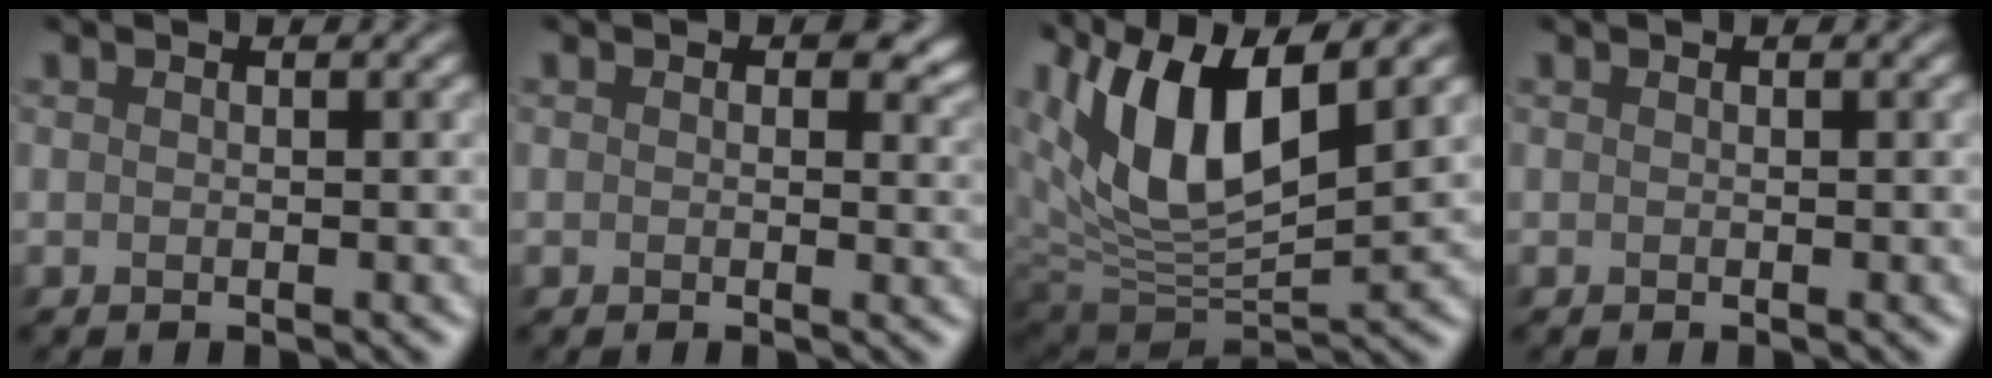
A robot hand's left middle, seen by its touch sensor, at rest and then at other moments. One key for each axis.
{"total": 3.3, "fx": 1.2, "fy": 2.4, "fz": 1.9, "tx": -0.017, "ty": 0.006, "tz": 0.007}
{"total": 10.6, "fx": 5.3, "fy": 4.3, "fz": 8.1, "tx": -0.161, "ty": 0.006, "tz": 0.103}
{"total": 0.0}